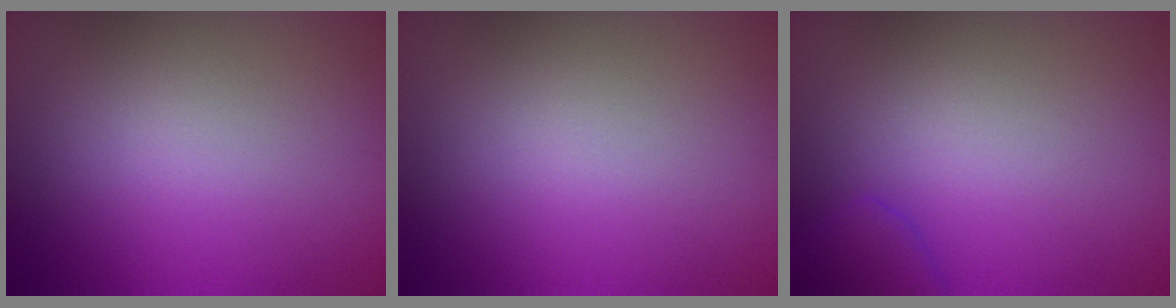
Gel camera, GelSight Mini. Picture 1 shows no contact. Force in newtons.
{"total": 0.0}
{"total": 1.6, "press": 1.6, "slide": 0.1}